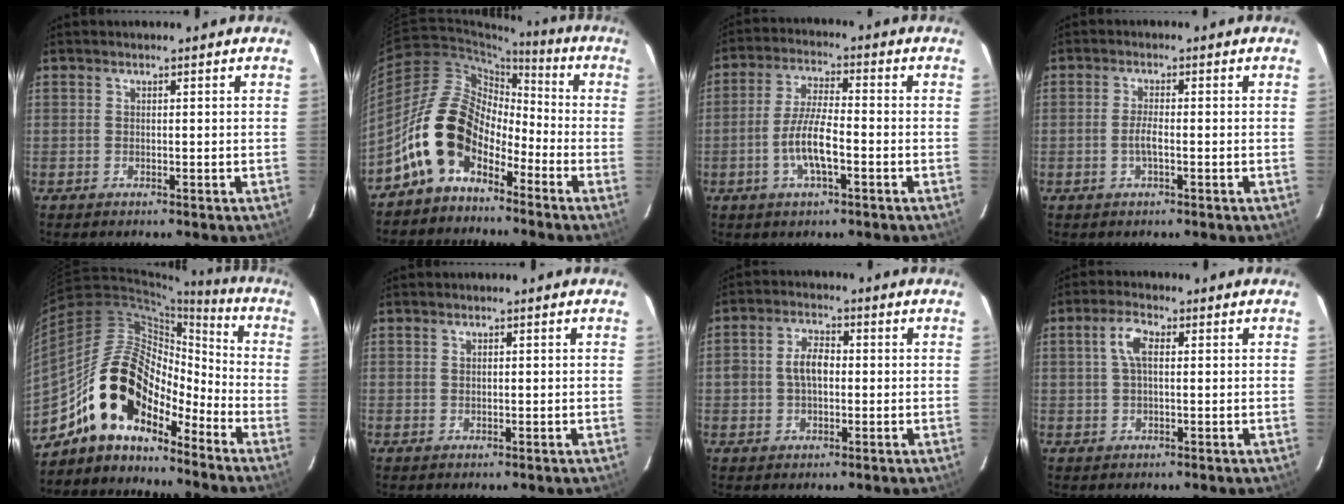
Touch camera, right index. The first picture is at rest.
{"total": 13.1, "force": [-7.0, 8.0, 7.7], "torque": [-0.136, 0.019, -0.136]}
{"total": 7.9, "force": [-2.9, 1.9, 7.2], "torque": [-0.146, 0.004, -0.055]}
{"total": 2.5, "force": [-0.9, 0.4, 2.3], "torque": [-0.046, 0.002, -0.018]}
{"total": 15.7, "force": [-11.6, 7.2, 7.7], "torque": [-0.135, 0.020, -0.220]}
{"total": 0.7, "force": [0.1, 0.5, 0.5], "torque": [-0.009, 0.003, 0.002]}
{"total": 5.3, "force": [-0.2, 3.6, 3.9], "torque": [-0.073, 0.014, 0.000]}
{"total": 4.2, "force": [0.8, 1.8, 3.7], "torque": [-0.074, 0.011, 0.014]}